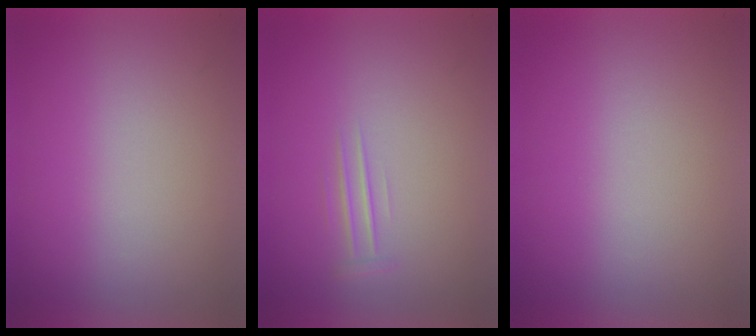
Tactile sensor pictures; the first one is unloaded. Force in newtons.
{"total": 1.0}
{"total": 0.0}